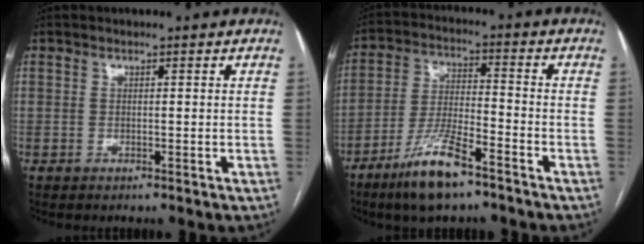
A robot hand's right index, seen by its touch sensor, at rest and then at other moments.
{"total": 10.6, "force": [-7.1, 1.9, 7.6], "torque": [-0.155, -0.018, -0.132]}